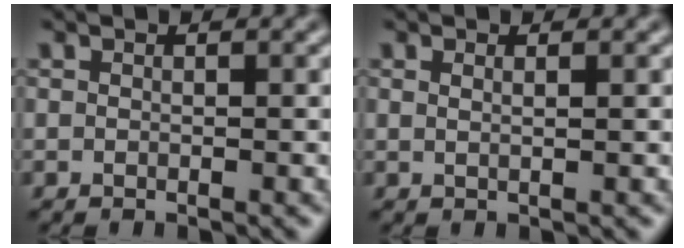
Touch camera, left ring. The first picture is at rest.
{"total": 0.9, "force": [0.4, 0.3, 0.7], "torque": [-0.008, -0.002, 0.002]}